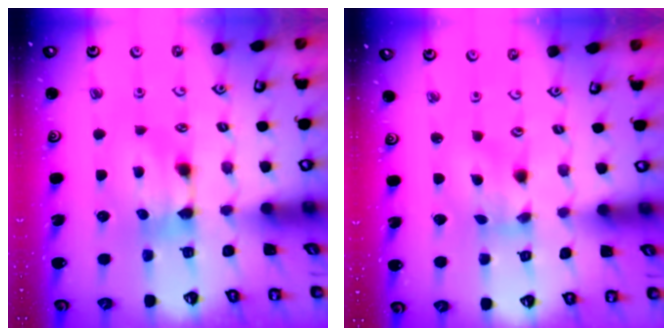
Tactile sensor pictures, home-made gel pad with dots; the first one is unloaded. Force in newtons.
{"total": 1.3, "press": 0.3, "slide": 1.3}